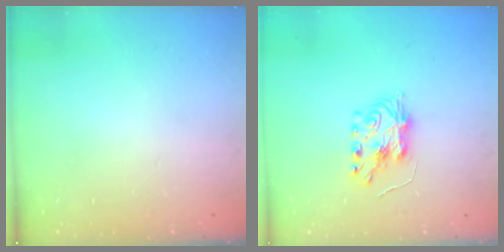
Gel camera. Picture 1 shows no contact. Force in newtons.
{"total": 7.3, "press": 7.2, "slide": 0.6}